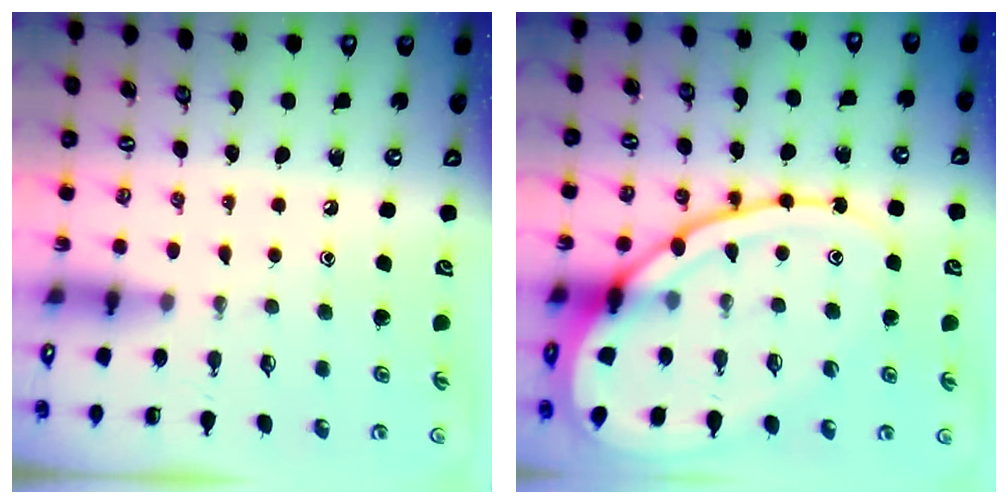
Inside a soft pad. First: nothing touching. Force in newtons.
{"total": 18.4, "press": 18.3, "slide": 1.9}